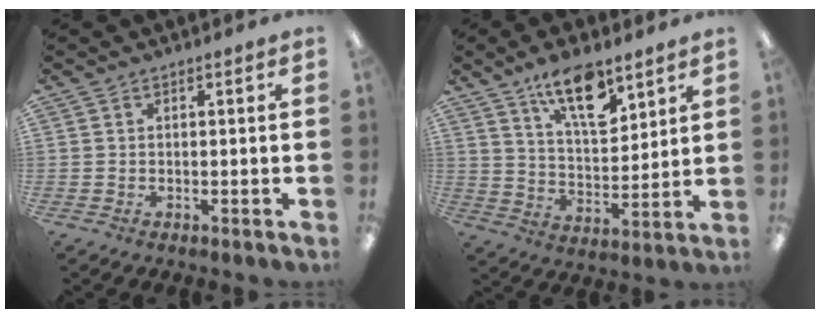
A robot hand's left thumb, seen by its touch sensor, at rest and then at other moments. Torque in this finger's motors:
{"motor_torque": [1.66, 1.47, 1.18, -1.19, 0.13]}